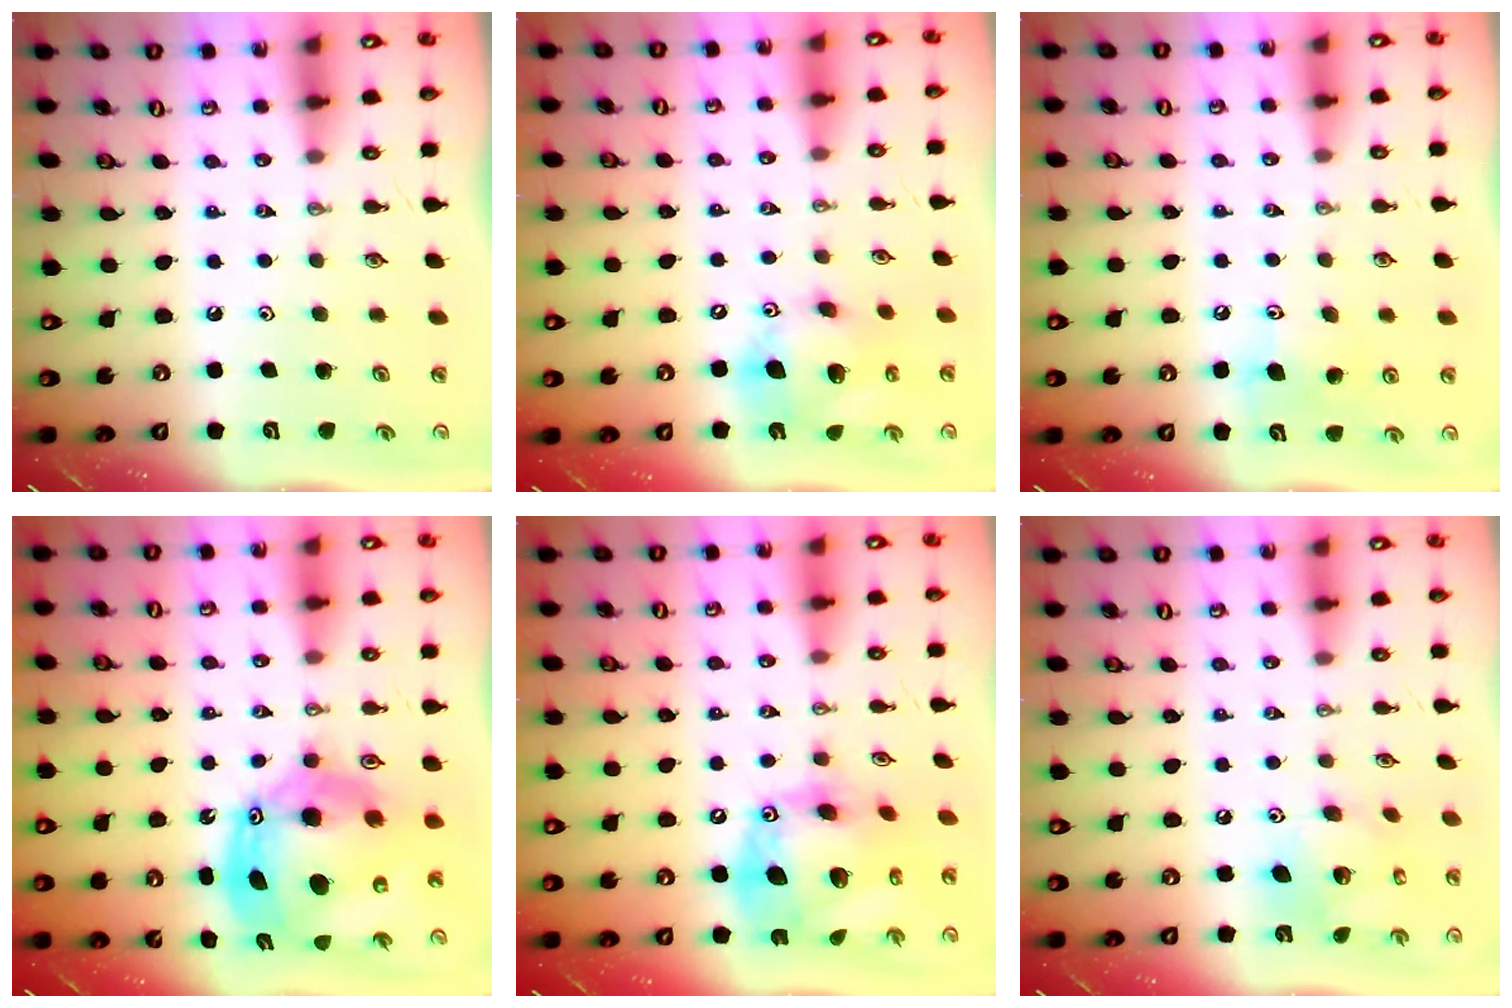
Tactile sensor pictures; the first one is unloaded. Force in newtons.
{"total": 14.0, "press": 13.7, "slide": 2.7}
{"total": 7.4, "press": 7.1, "slide": 2.2}
{"total": 19.1, "press": 19.1, "slide": 1.3}
{"total": 21.2, "press": 21.1, "slide": 2.5}
{"total": 11.5, "press": 11.5, "slide": 0.7}